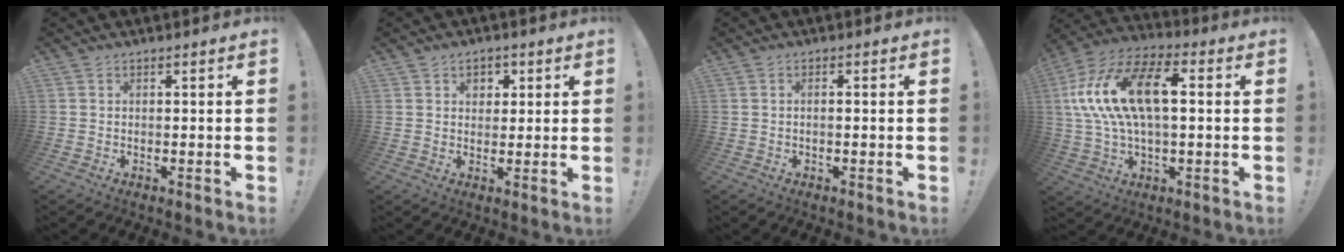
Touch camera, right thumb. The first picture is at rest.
{"total": 3.6, "force": [1.6, 2.9, 1.5], "torque": [-0.008, -0.006, 0.023]}
{"total": 1.1, "force": [-0.5, 0.0, 1.0], "torque": [-0.017, -0.001, -0.008]}
{"total": 19.7, "force": [3.3, 10.3, 16.5], "torque": [-0.306, 0.006, 0.049]}